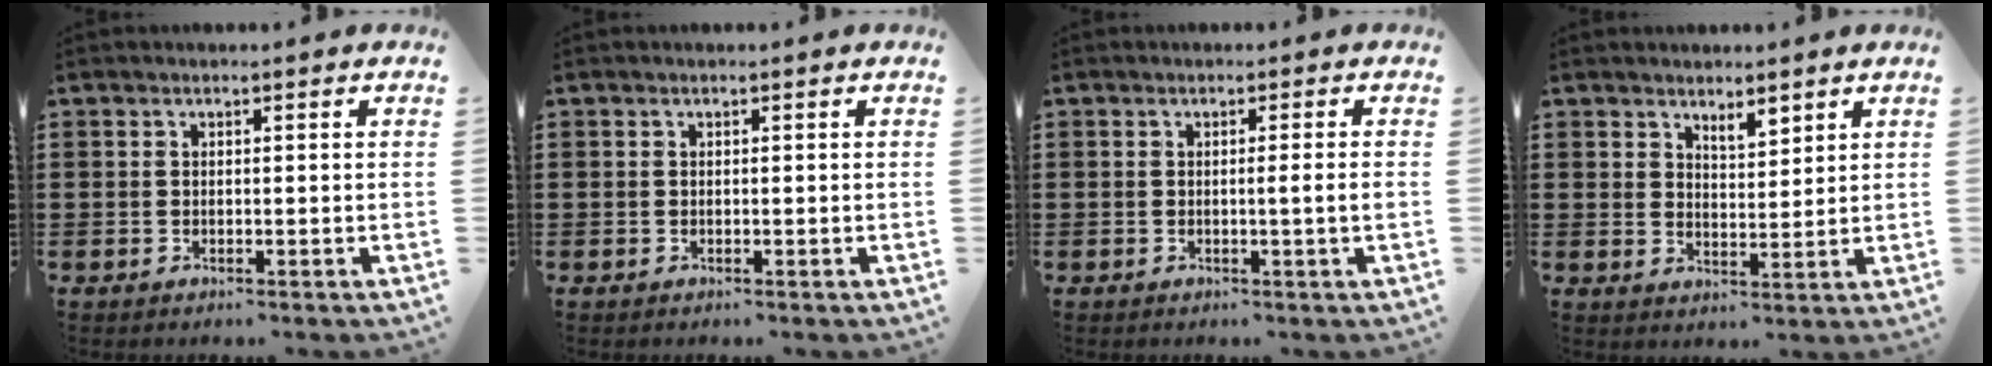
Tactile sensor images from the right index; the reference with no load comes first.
{"total": 0.0}
{"total": 2.1, "force": [-0.2, -0.5, 2.0], "torque": [-0.034, -0.007, -0.006]}
{"total": 3.4, "force": [3.1, 1.2, 0.7], "torque": [-0.013, -0.002, 0.056]}